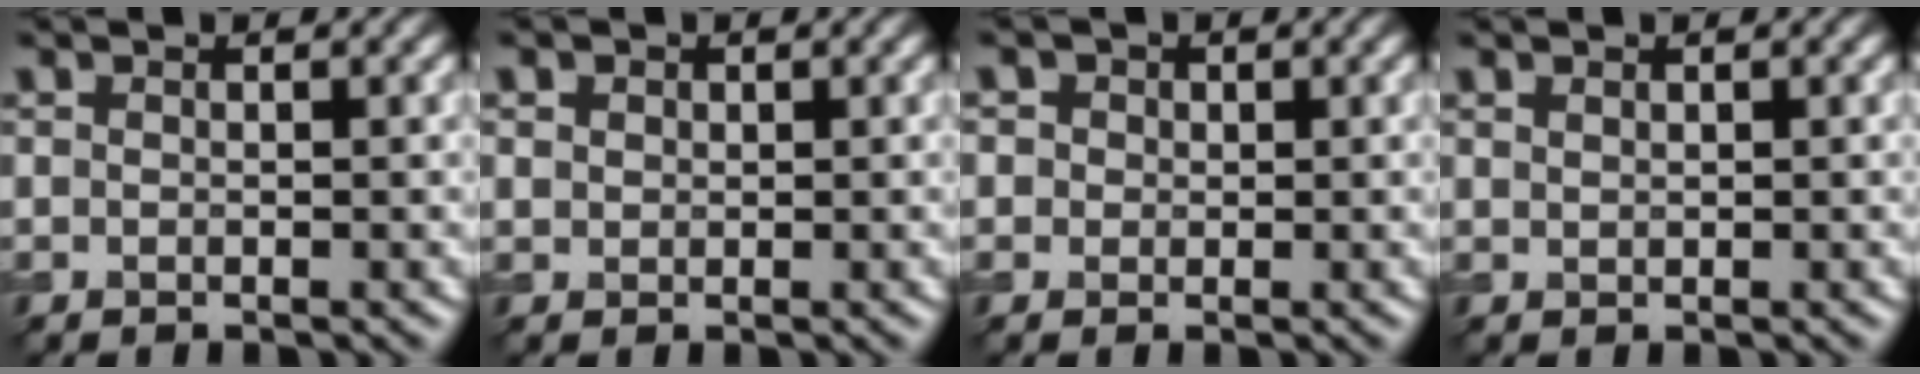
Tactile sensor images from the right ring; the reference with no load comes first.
{"total": 1.3, "force": [0.6, 1.0, 0.4], "torque": [-0.006, -0.002, 0.007]}
{"total": 2.5, "force": [1.1, 2.0, 1.0], "torque": [-0.012, 0.010, 0.004]}
{"total": 0.5, "force": [0.4, 0.2, 0.2], "torque": [-0.006, -0.001, 0.012]}